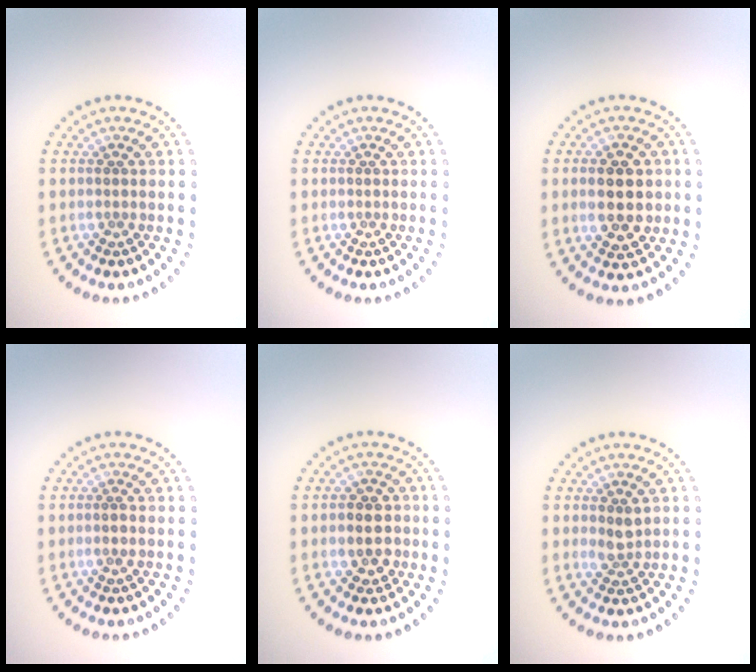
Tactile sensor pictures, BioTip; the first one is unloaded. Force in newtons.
{"total": 0.0}
{"total": 4.9, "press": 4.9, "slide": 0.3}
{"total": 0.5, "press": 0.3, "slide": 0.4}
{"total": 2.7, "press": 2.6, "slide": 0.6}
{"total": 1.5, "press": 1.4, "slide": 0.6}